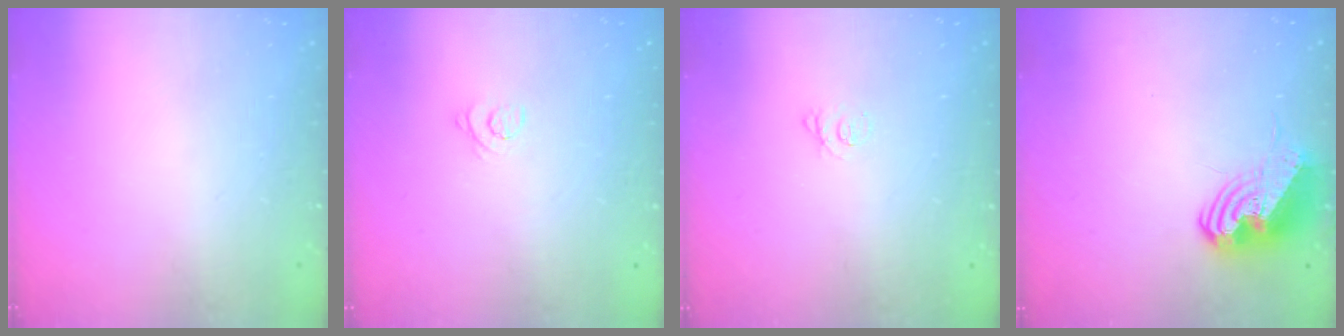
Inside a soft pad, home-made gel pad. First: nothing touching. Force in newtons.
{"total": 2.5, "press": 2.5, "slide": 0.3}
{"total": 2.3, "press": 2.3, "slide": 0.3}
{"total": 10.7, "press": 10.6, "slide": 1.5}